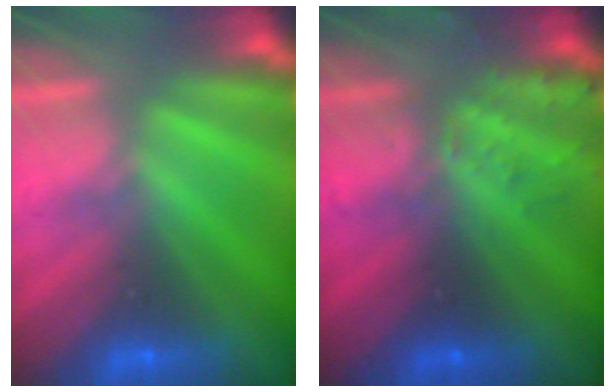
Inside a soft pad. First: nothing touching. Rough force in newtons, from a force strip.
{"total": 3.2}